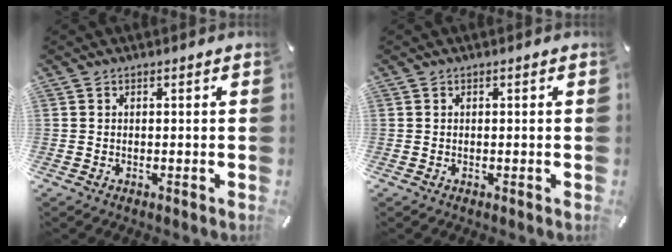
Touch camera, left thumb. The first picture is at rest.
{"total": 0.0}